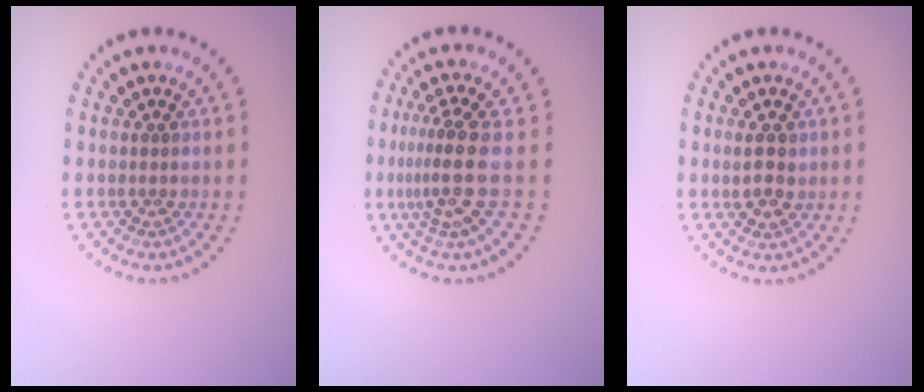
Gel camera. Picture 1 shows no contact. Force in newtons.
{"total": 3.6, "press": 2.6, "slide": 2.5}
{"total": 2.1, "press": 2.1, "slide": 0.5}